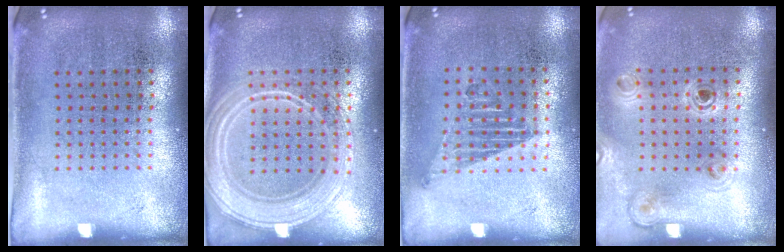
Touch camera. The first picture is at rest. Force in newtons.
{"total": 2.3, "press": 2.3, "slide": 0.4}
{"total": 1.2, "press": 1.0, "slide": 0.6}
{"total": 1.1, "press": 1.1, "slide": 0.2}